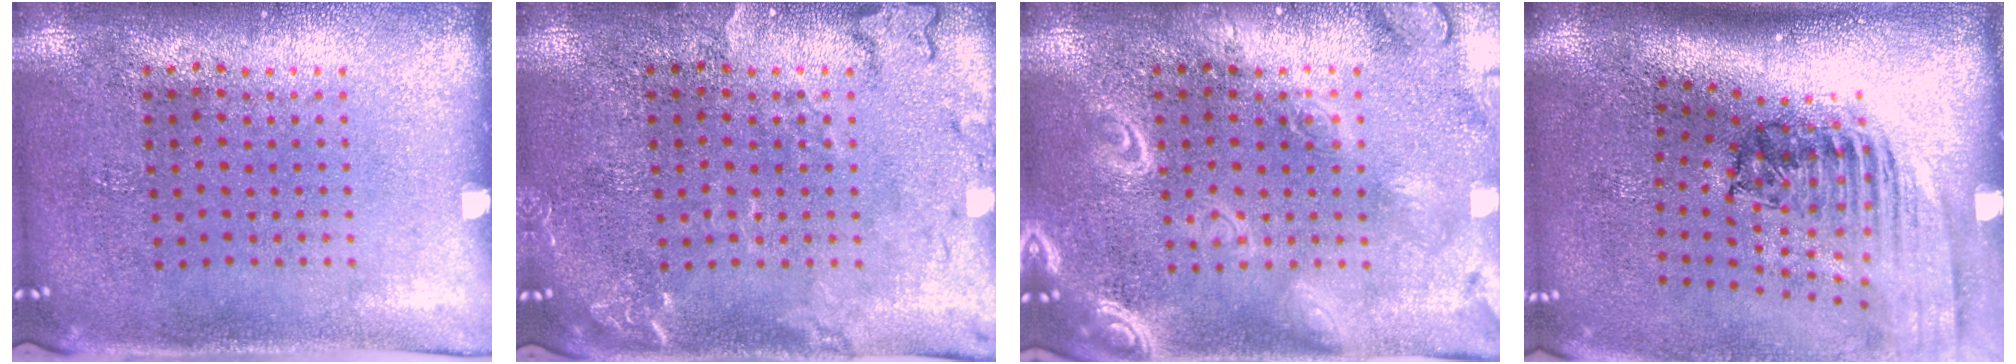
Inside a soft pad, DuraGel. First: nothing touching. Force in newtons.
{"total": 2.5, "press": 2.5, "slide": 0.4}
{"total": 2.6, "press": 2.5, "slide": 0.3}
{"total": 2.6, "press": 1.7, "slide": 1.9}